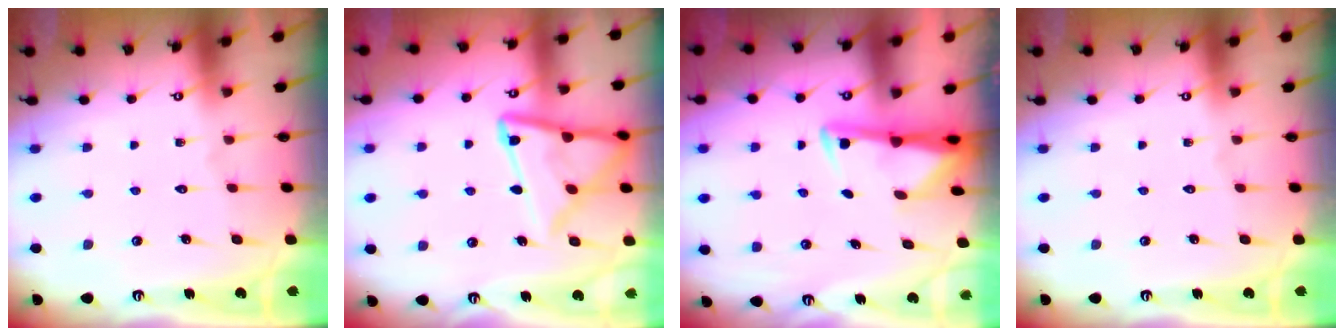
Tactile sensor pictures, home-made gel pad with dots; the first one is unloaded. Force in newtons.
{"total": 15.9, "press": 15.9, "slide": 1.7}
{"total": 3.0, "press": 2.9, "slide": 0.5}
{"total": 0.0}